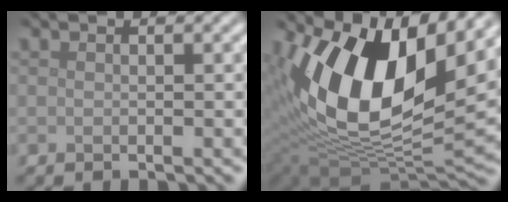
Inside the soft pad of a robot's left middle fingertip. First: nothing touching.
{"total": 14.8, "force": [5.0, 7.4, 11.8], "torque": [-0.213, 0.001, 0.085]}